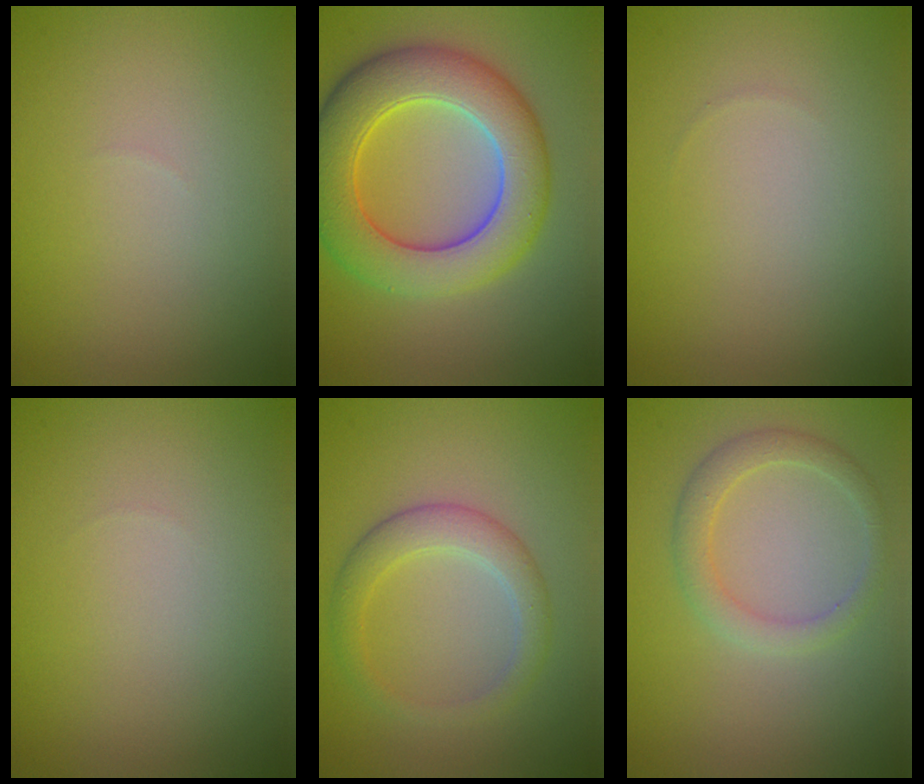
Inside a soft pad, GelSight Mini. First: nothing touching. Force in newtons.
{"total": 8.9, "press": 8.9, "slide": 0.5}
{"total": 0.0}
{"total": 0.0}
{"total": 2.2, "press": 2.2, "slide": 0.2}
{"total": 2.2, "press": 2.2, "slide": 0.1}